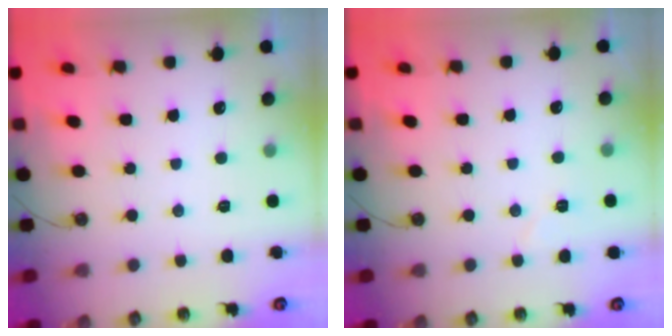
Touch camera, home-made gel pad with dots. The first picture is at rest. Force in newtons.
{"total": 4.8, "press": 4.2, "slide": 2.3}